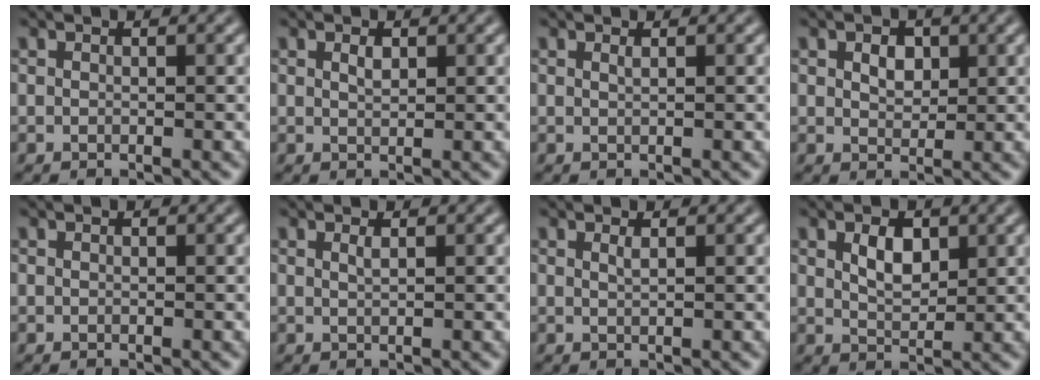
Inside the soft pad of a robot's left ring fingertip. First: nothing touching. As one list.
[{"total": 1.0, "force": [0.5, 0.4, 0.7], "torque": [-0.016, 0.000, 0.011]}, {"total": 0.5, "force": [0.3, 0.1, 0.4], "torque": [-0.003, 0.000, 0.006]}, {"total": 2.1, "force": [0.8, 1.5, 1.3], "torque": [-0.025, 0.000, 0.014]}, {"total": 0.0}, {"total": 0.7, "force": [0.4, 0.2, 0.6], "torque": [-0.007, 0.000, 0.007]}, {"total": 0.7, "force": [0.4, 0.2, 0.5], "torque": [-0.006, -0.001, 0.007]}, {"total": 2.7, "force": [1.1, 1.5, 1.9], "torque": [-0.040, -0.001, 0.022]}]